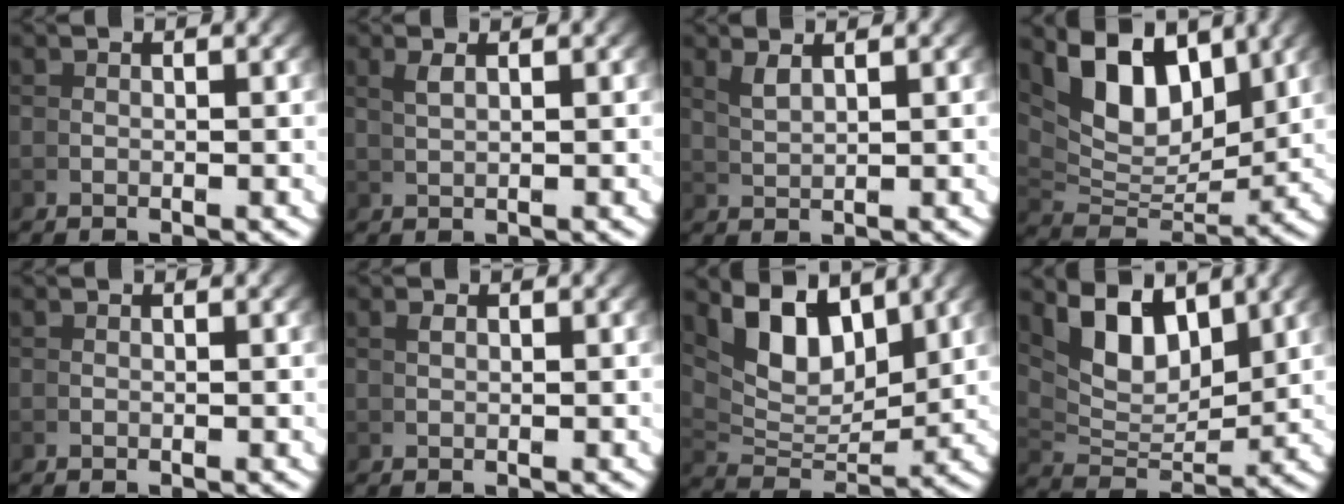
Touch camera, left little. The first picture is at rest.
{"total": 1.6, "force": [1.0, -1.1, 0.4], "torque": [-0.004, 0.004, 0.028]}
{"total": 1.8, "force": [1.5, -0.8, 0.6], "torque": [-0.012, -0.001, 0.040]}
{"total": 10.9, "force": [3.9, 7.0, 7.4], "torque": [-0.150, -0.015, 0.074]}
{"total": 0.0}
{"total": 1.0, "force": [0.6, -0.8, 0.0], "torque": [0.004, 0.004, 0.016]}
{"total": 8.7, "force": [3.4, 5.2, 6.1], "torque": [-0.119, -0.013, 0.069]}
{"total": 7.8, "force": [3.2, 4.5, 5.6], "torque": [-0.103, -0.013, 0.068]}